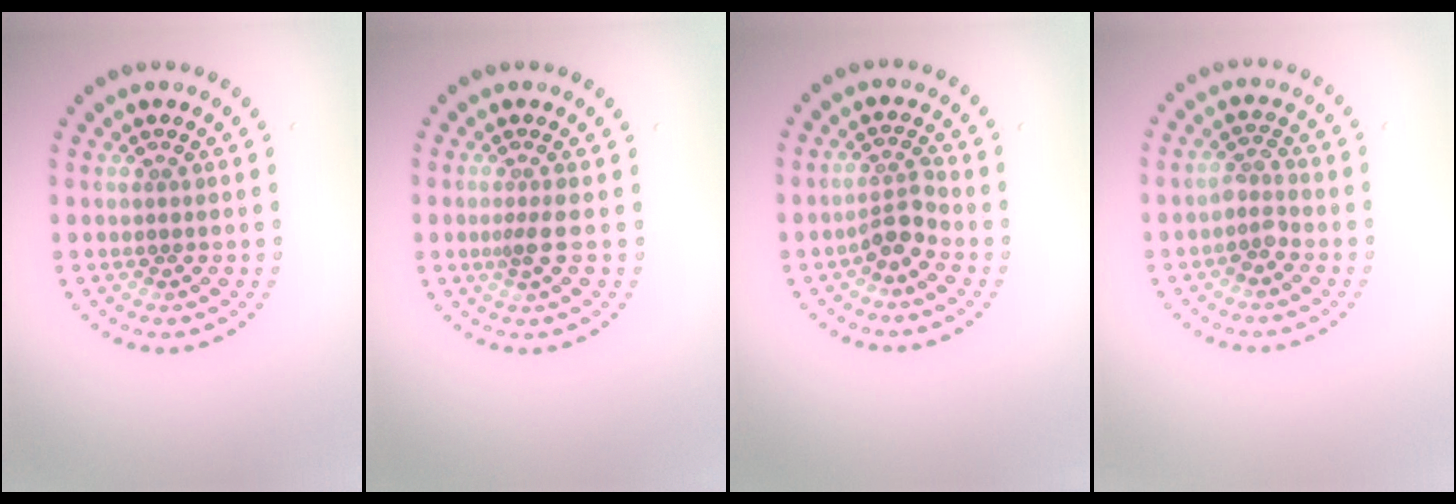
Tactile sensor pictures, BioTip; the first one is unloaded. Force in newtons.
{"total": 1.3, "press": 0.8, "slide": 1.0}
{"total": 2.4, "press": 1.8, "slide": 1.6}
{"total": 1.8, "press": 1.3, "slide": 1.2}